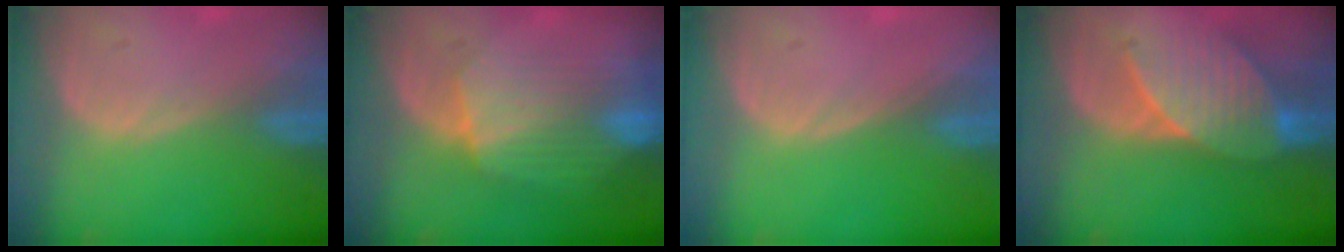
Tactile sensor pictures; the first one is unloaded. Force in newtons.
{"total": 8.3, "press": 8.1, "slide": 1.7}
{"total": 0.0}
{"total": 7.6, "press": 7.6, "slide": 0.1}